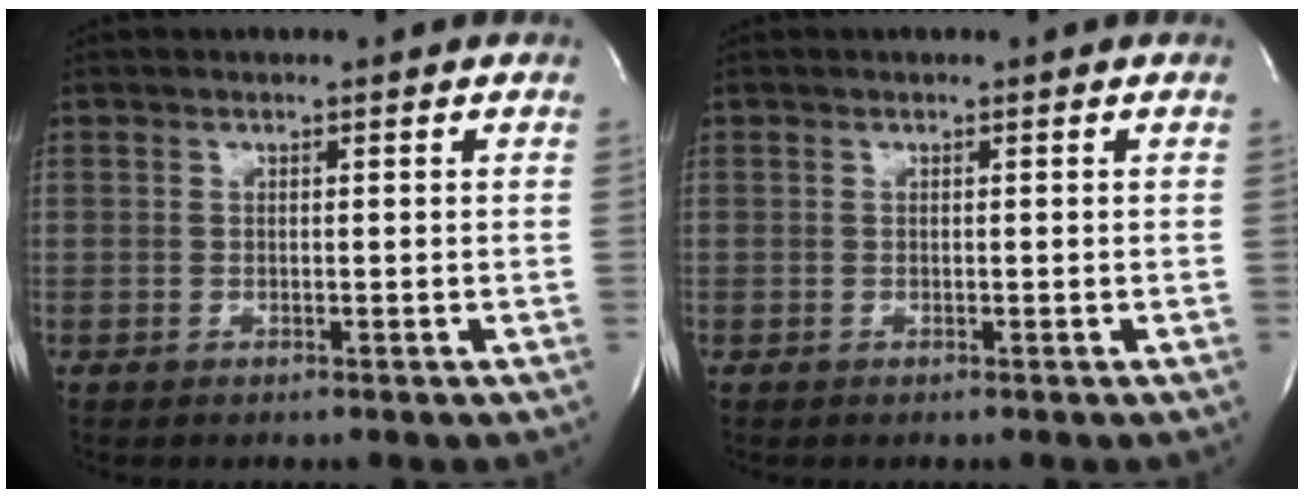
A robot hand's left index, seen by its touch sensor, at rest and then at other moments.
{"total": 0.0}